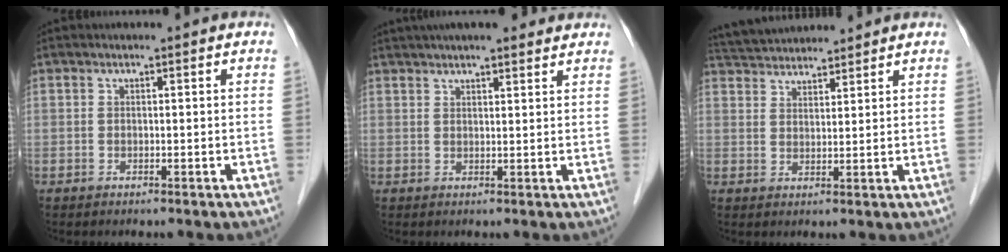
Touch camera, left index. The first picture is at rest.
{"total": 11.8, "force": [10.0, 2.2, 5.9], "torque": [-0.086, 0.040, 0.138]}
{"total": 9.2, "force": [8.8, 1.3, 2.1], "torque": [-0.045, 0.036, 0.146]}